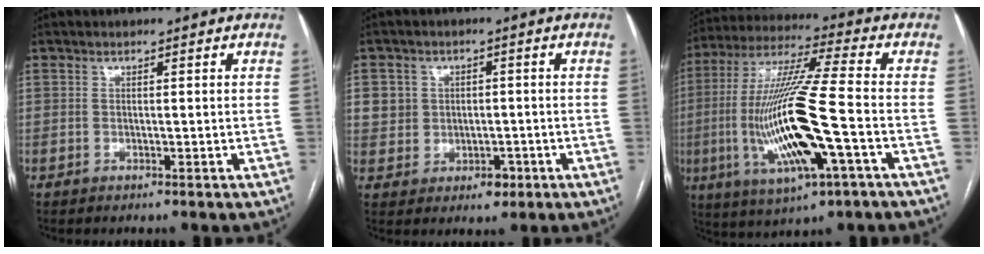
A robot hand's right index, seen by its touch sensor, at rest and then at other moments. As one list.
[{"total": 5.8, "force": [-0.2, 5.5, 1.9], "torque": [-0.014, 0.014, 0.010]}, {"total": 19.2, "force": [-4.2, 1.7, 18.6], "torque": [-0.391, -0.013, -0.075]}]